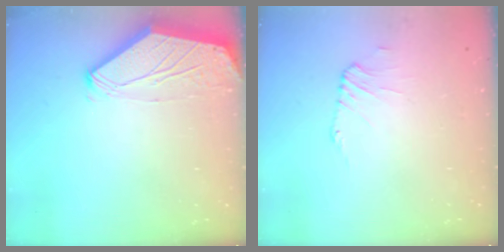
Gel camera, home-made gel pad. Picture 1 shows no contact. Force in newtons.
{"total": 1.1, "press": 1.1, "slide": 0.3}